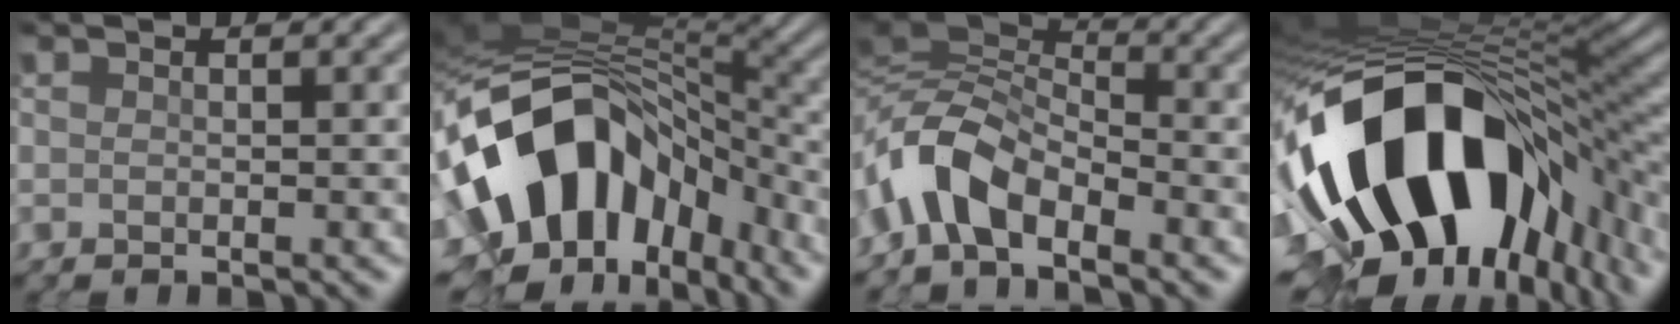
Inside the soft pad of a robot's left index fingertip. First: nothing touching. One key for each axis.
{"total": 15.1, "fx": -3.0, "fy": 10.2, "fz": 10.7, "tx": -0.192, "ty": -0.005, "tz": -0.050}
{"total": 5.4, "fx": -2.7, "fy": 2.5, "fz": 4.0, "tx": -0.081, "ty": 0.012, "tz": -0.063}
{"total": 18.7, "fx": -3.9, "fy": 10.5, "fz": 15.0, "tx": -0.271, "ty": -0.032, "tz": -0.041}